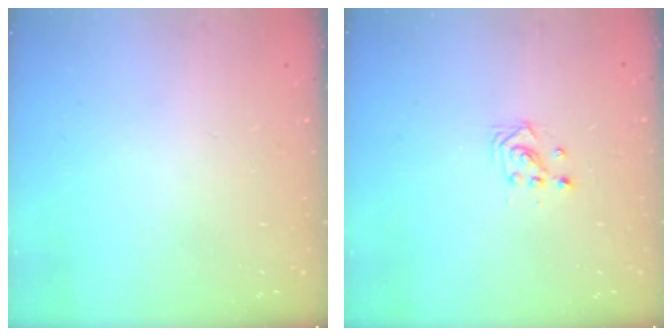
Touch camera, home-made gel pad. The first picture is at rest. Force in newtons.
{"total": 2.9, "press": 2.9, "slide": 0.3}